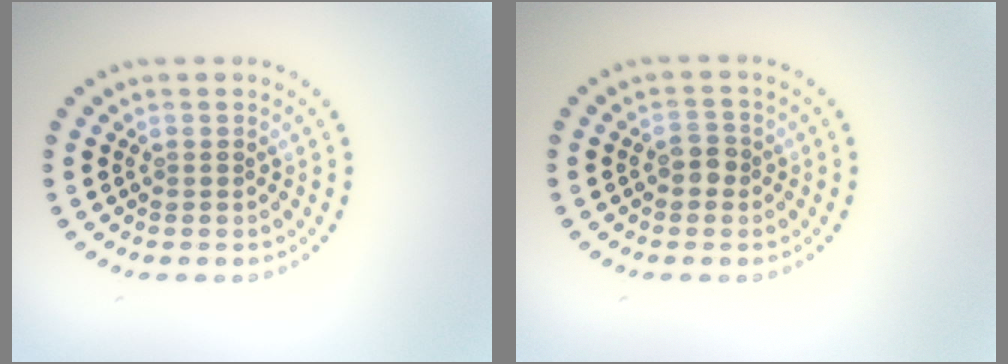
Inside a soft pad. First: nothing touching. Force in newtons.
{"total": 1.6, "press": 1.5, "slide": 0.5}